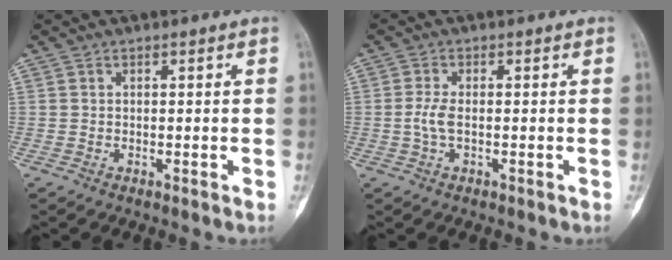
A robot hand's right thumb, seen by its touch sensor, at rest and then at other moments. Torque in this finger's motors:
{"motor_torque": [0.29, 0.25, 0.22, -0.17, 0.02]}